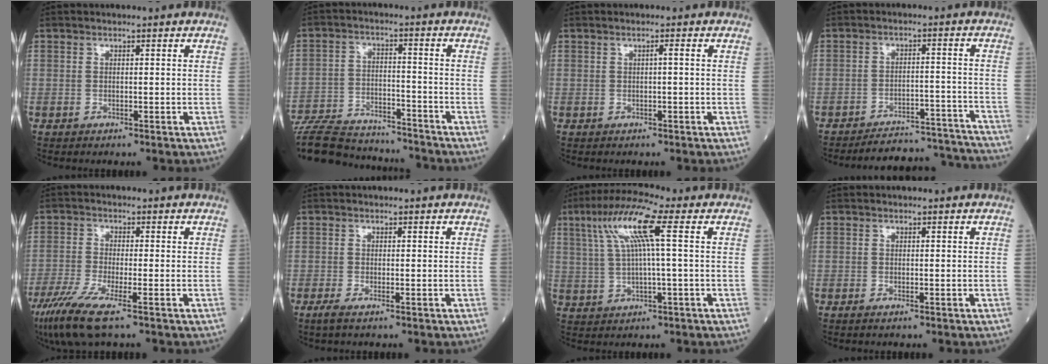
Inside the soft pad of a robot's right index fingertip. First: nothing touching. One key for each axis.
{"total": 19.4, "fx": -17.7, "fy": 4.6, "fz": 6.3, "tx": -0.158, "ty": -0.008, "tz": -0.277}
{"total": 0.7, "fx": 0.1, "fy": -0.1, "fz": 0.7, "tx": -0.015, "ty": 0.001, "tz": 0.001}
{"total": 14.9, "fx": -14.7, "fy": 1.7, "fz": 1.6, "tx": -0.010, "ty": 0.026, "tz": -0.189}
{"total": 9.8, "fx": -6.3, "fy": 1.2, "fz": 7.4, "tx": -0.151, "ty": -0.030, "tz": -0.115}
{"total": 1.9, "fx": -1.2, "fy": 0.3, "fz": 1.4, "tx": -0.039, "ty": -0.008, "tz": -0.026}
{"total": 9.5, "fx": 3.1, "fy": 0.2, "fz": 9.0, "tx": -0.183, "ty": 0.027, "tz": 0.058}
{"total": 0.8, "fx": -0.5, "fy": 0.2, "fz": 0.6, "tx": -0.015, "ty": -0.003, "tz": -0.007}